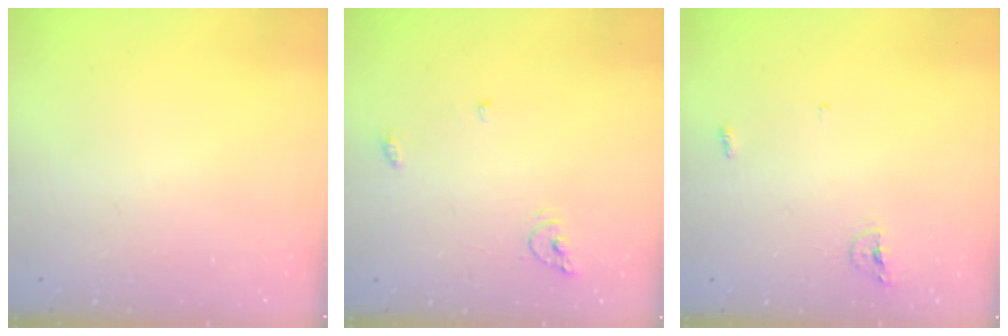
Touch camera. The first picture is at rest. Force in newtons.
{"total": 5.8, "press": 5.8, "slide": 0.4}
{"total": 3.9, "press": 3.8, "slide": 0.8}